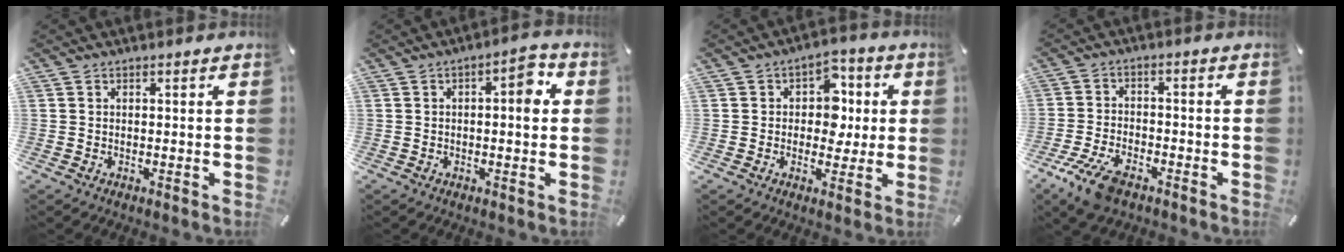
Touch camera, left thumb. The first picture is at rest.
{"total": 6.2, "force": [0.6, 2.7, 5.6], "torque": [-0.058, 0.000, -0.002]}
{"total": 8.7, "force": [0.3, 7.1, 4.9], "torque": [-0.057, 0.006, 0.002]}
{"total": 8.4, "force": [-5.3, 3.6, 5.4], "torque": [-0.125, 0.013, -0.101]}